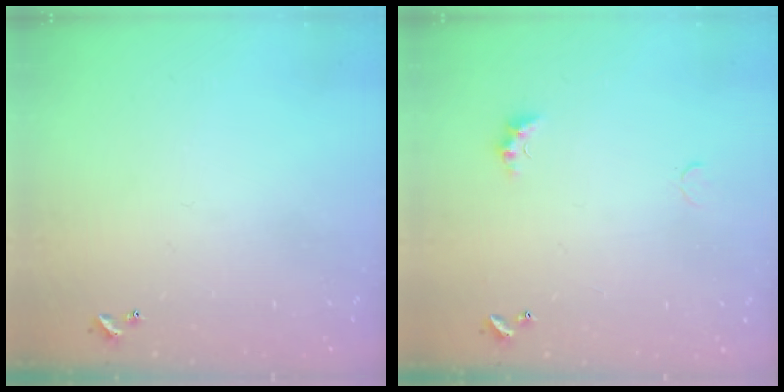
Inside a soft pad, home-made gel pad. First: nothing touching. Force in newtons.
{"total": 2.6, "press": 2.5, "slide": 0.7}